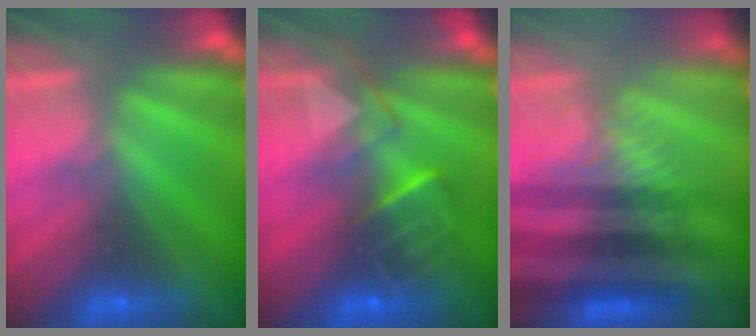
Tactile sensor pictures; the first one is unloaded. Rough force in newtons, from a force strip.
{"total": 9.2}
{"total": 4.5}